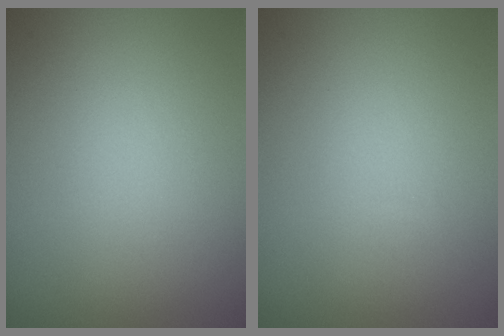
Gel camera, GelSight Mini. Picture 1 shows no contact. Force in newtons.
{"total": 0.0}